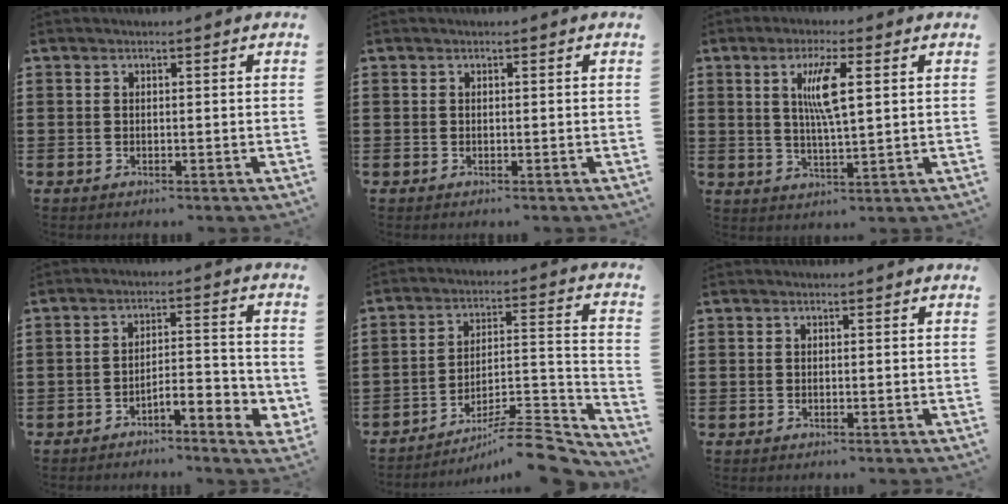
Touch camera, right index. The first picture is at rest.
{"total": 0.0}
{"total": 6.3, "force": [1.8, 1.1, 5.9], "torque": [-0.120, 0.003, 0.027]}
{"total": 4.5, "force": [-3.6, 0.7, 2.6], "torque": [-0.045, 0.002, -0.070]}
{"total": 9.2, "force": [-7.9, 1.2, 4.6], "torque": [-0.062, 0.014, -0.152]}
{"total": 0.0}